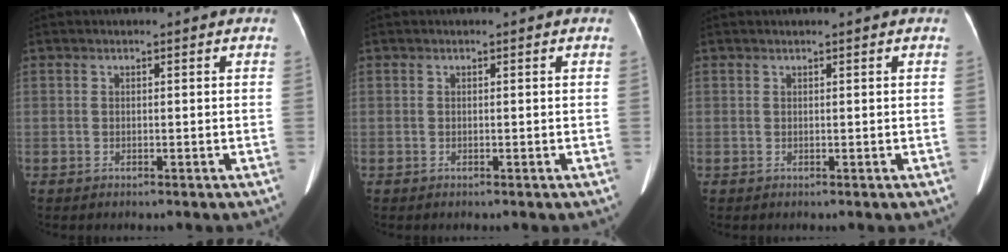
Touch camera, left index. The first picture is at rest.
{"total": 0.0}
{"total": 0.8, "force": [0.7, -0.1, 0.4], "torque": [-0.010, 0.011, 0.015]}